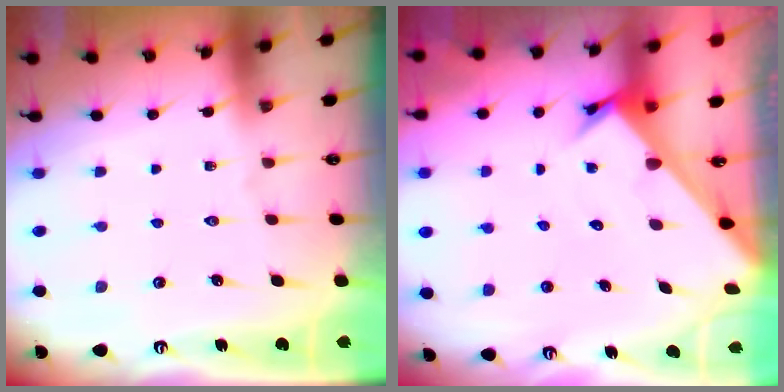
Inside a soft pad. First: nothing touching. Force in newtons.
{"total": 2.8, "press": 2.8, "slide": 0.1}